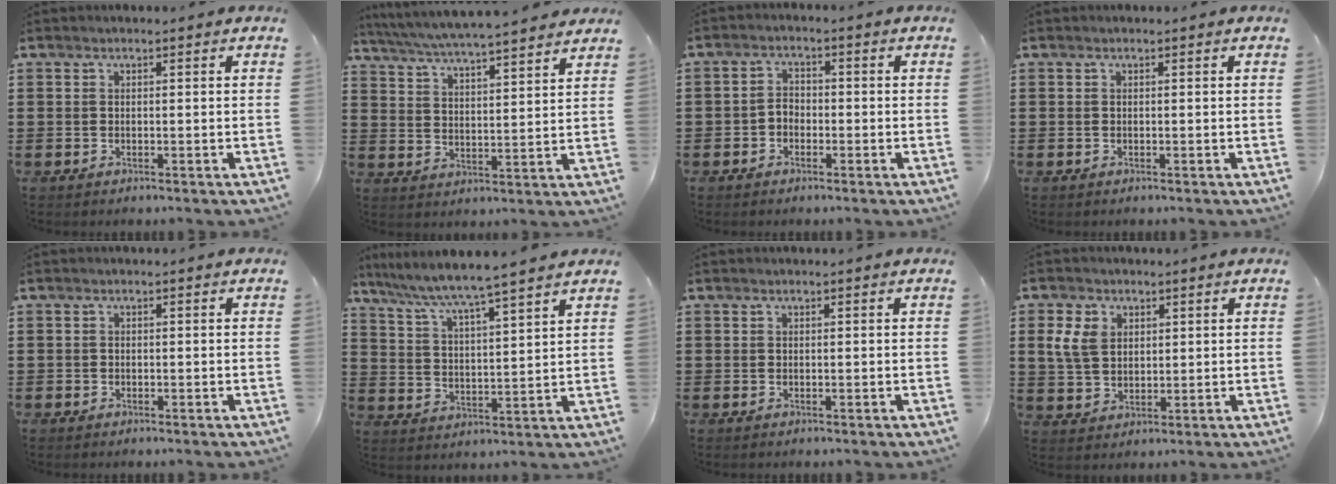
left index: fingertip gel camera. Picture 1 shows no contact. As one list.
[{"total": 4.8, "force": [4.6, -0.4, 1.4], "torque": [-0.049, -0.033, 0.076]}, {"total": 2.0, "force": [-1.2, 1.4, 0.9], "torque": [-0.021, 0.006, -0.026]}, {"total": 0.0}, {"total": 0.5, "force": [-0.4, 0.4, 0.1], "torque": [-0.002, 0.002, -0.010]}, {"total": 5.4, "force": [4.8, -0.9, 2.2], "torque": [-0.067, -0.037, 0.076]}, {"total": 0.0}, {"total": 5.0, "force": [1.9, 3.9, 2.6], "torque": [-0.073, 0.011, 0.031]}]